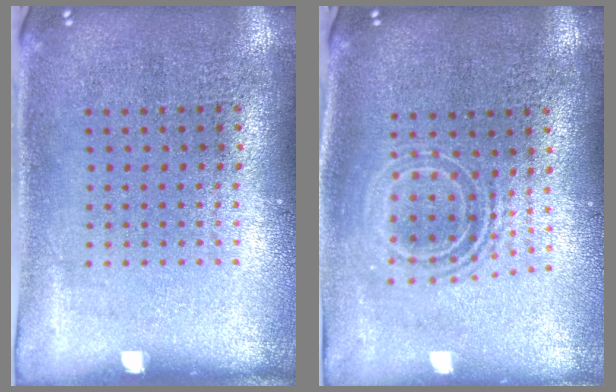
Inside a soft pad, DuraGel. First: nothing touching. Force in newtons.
{"total": 1.6, "press": 1.3, "slide": 1.0}